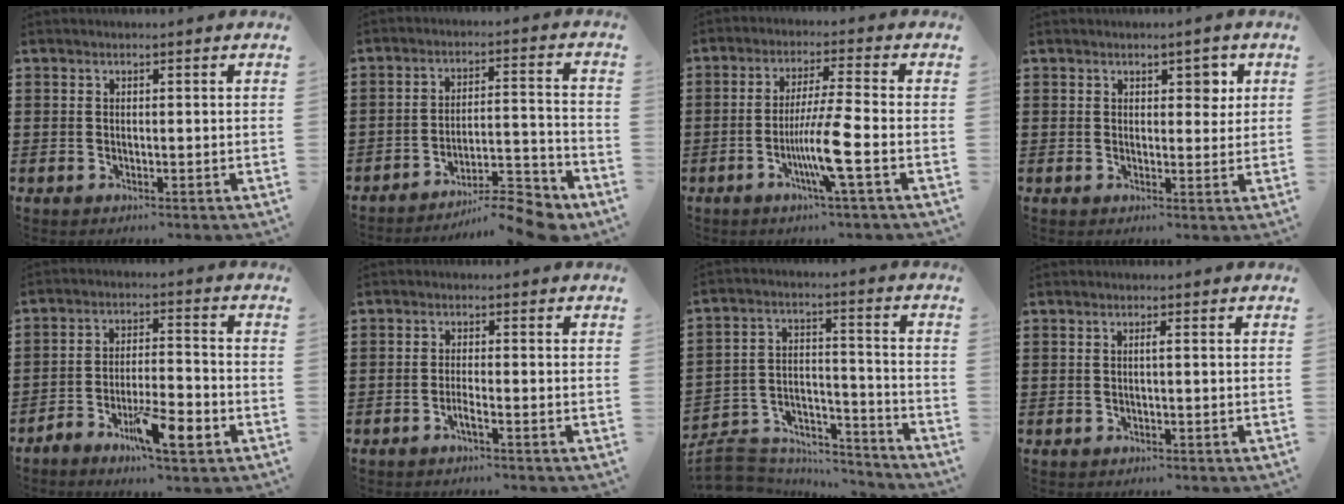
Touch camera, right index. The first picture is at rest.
{"total": 9.2, "force": [-8.4, 1.2, 3.7], "torque": [-0.043, 0.022, -0.158]}
{"total": 8.4, "force": [-3.0, -0.2, 7.9], "torque": [-0.150, -0.015, -0.059]}
{"total": 2.9, "force": [1.5, 1.6, 1.9], "torque": [-0.016, 0.001, 0.020]}
{"total": 8.2, "force": [-4.9, 2.3, 6.1], "torque": [-0.106, 0.012, -0.085]}
{"total": 1.9, "force": [-1.2, 0.0, 1.5], "torque": [-0.026, -0.004, -0.022]}
{"total": 7.5, "force": [-7.0, 2.4, 1.2], "torque": [-0.033, 0.008, -0.140]}
{"total": 0.7, "force": [-0.1, -0.1, 0.7], "torque": [-0.014, -0.003, -0.002]}